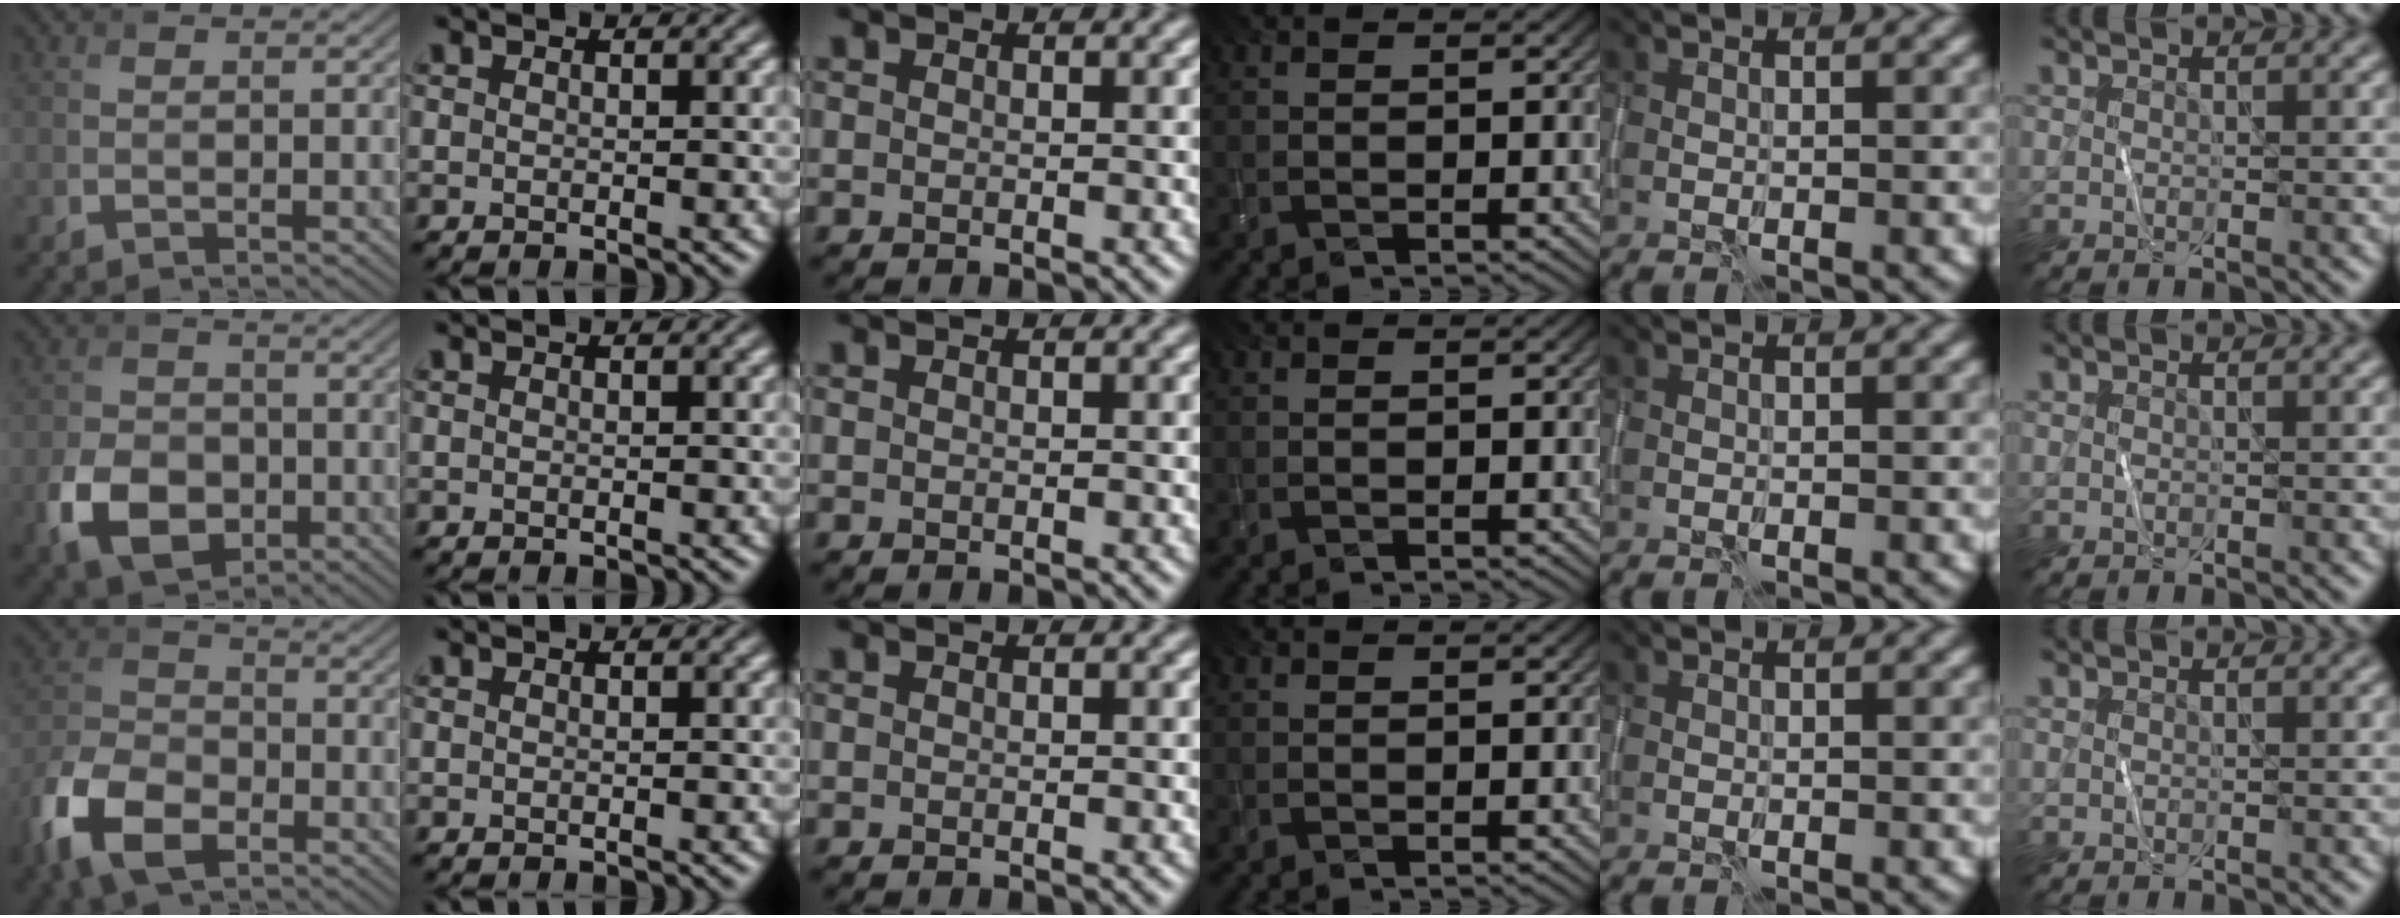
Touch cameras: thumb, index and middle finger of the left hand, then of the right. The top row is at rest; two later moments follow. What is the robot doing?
{"motion": "wipe", "object": "whiteboard"}